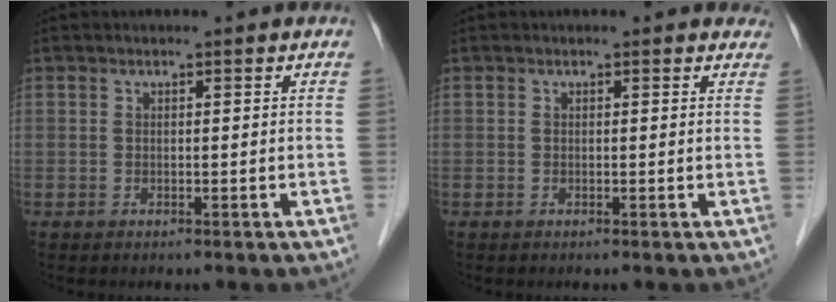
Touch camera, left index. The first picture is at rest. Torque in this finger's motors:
{"motor_torque": [1.01, -1.13, 0.04, 0.00]}